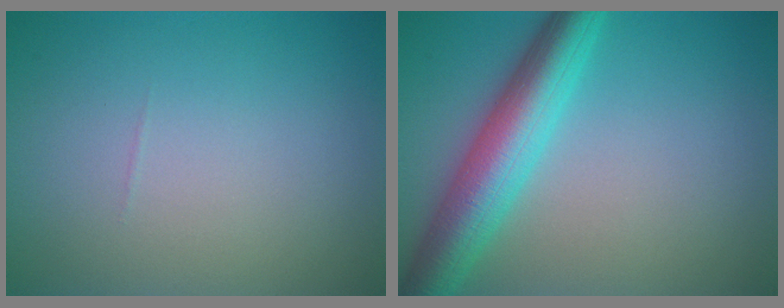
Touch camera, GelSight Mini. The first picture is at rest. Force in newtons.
{"total": 7.0, "press": 7.0, "slide": 0.2}